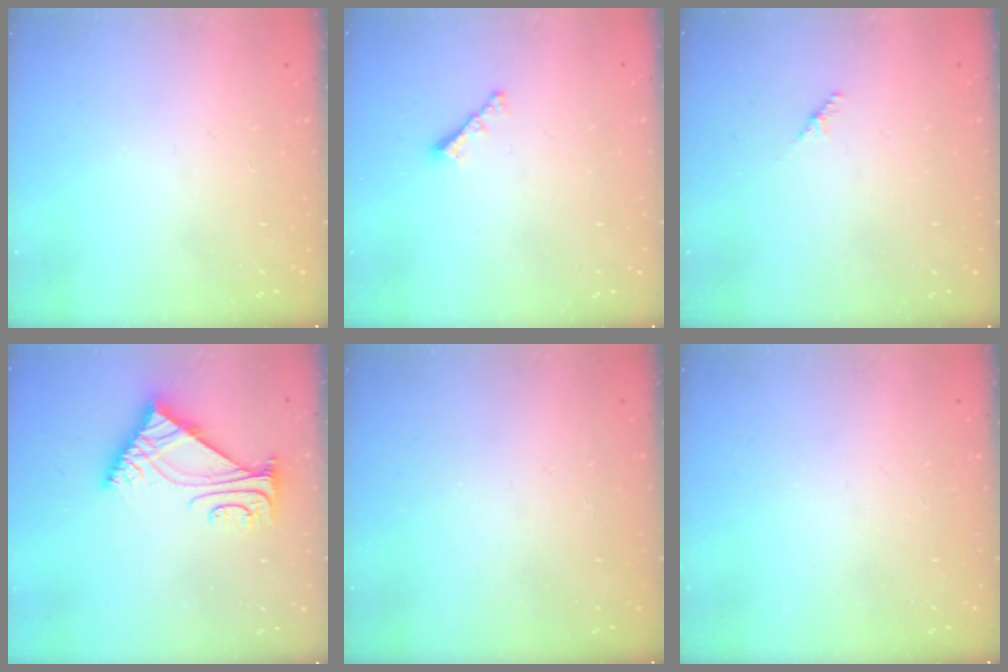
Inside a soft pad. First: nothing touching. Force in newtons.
{"total": 2.4, "press": 2.4, "slide": 0.5}
{"total": 2.9, "press": 2.8, "slide": 0.8}
{"total": 6.7, "press": 6.6, "slide": 0.9}
{"total": 0.0}
{"total": 0.0}